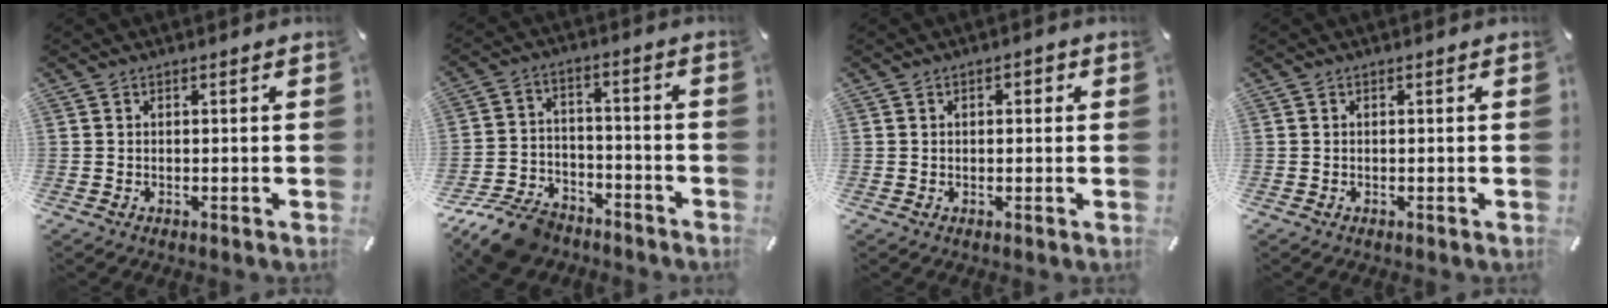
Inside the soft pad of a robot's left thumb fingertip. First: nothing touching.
{"total": 12.0, "force": [-9.1, 6.3, 4.7], "torque": [-0.082, 0.064, -0.169]}
{"total": 1.8, "force": [0.1, 1.1, 1.4], "torque": [-0.019, 0.004, -0.002]}
{"total": 0.0}